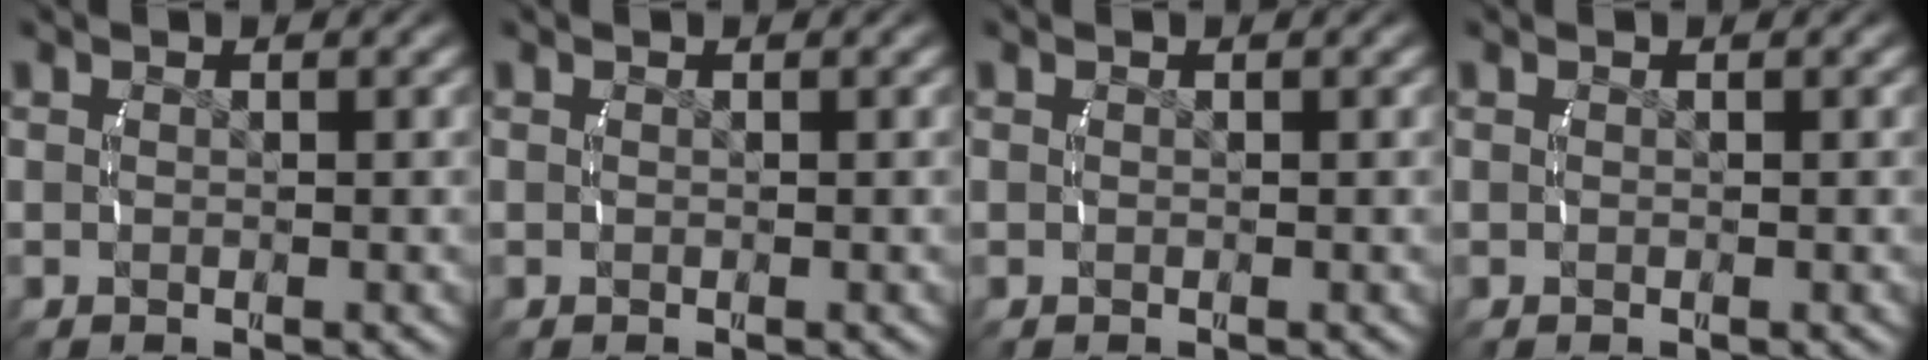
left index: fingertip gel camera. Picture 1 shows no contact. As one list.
[{"total": 0.0}, {"total": 0.0}, {"total": 0.0}]